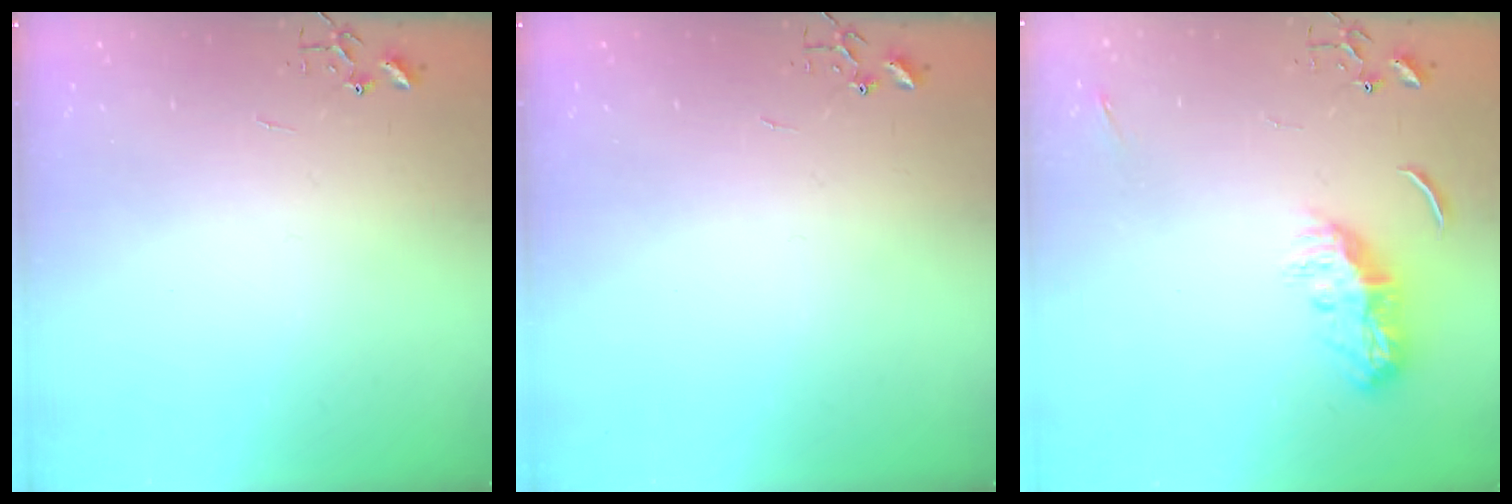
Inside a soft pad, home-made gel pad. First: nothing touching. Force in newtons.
{"total": 0.0}
{"total": 10.6, "press": 10.6, "slide": 0.4}